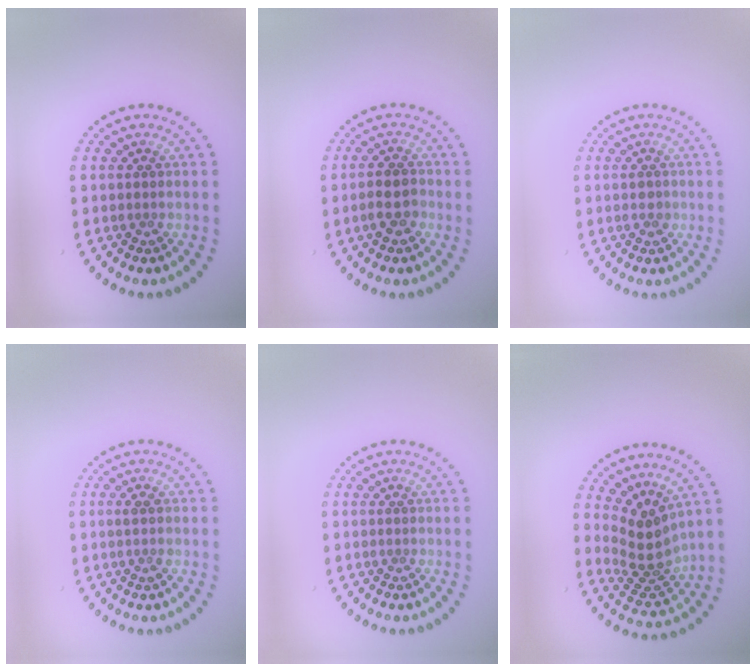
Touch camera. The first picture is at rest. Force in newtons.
{"total": 2.5, "press": 2.3, "slide": 0.9}
{"total": 0.9, "press": 0.9, "slide": 0.2}
{"total": 0.9, "press": 0.8, "slide": 0.4}
{"total": 0.0}
{"total": 4.1, "press": 3.0, "slide": 2.8}